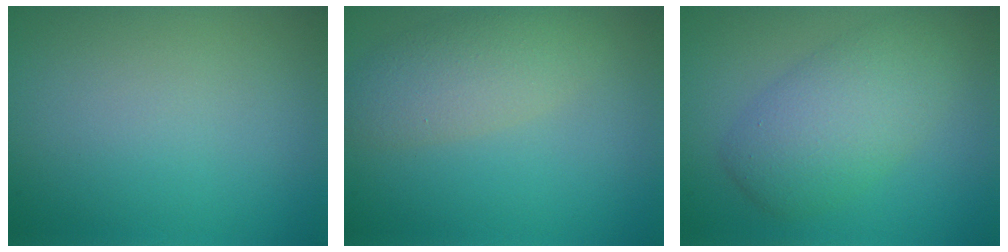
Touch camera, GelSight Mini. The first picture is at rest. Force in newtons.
{"total": 3.6, "press": 3.6, "slide": 0.1}
{"total": 5.3, "press": 5.3, "slide": 0.2}